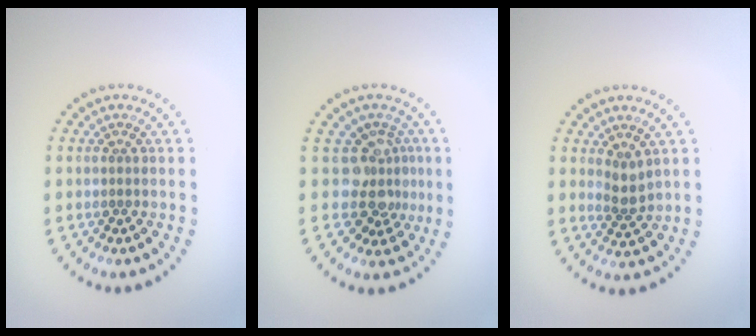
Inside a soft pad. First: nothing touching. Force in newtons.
{"total": 3.8, "press": 2.8, "slide": 2.5}
{"total": 1.8, "press": 1.4, "slide": 1.1}